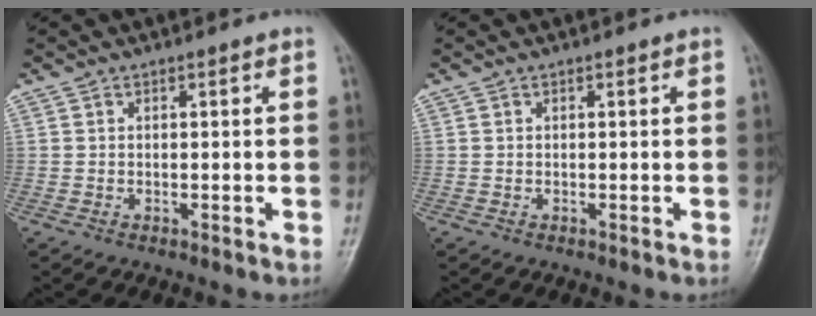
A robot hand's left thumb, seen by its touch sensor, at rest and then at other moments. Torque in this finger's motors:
{"motor_torque": [0.00, 0.00, -0.02, 0.00, 0.00]}